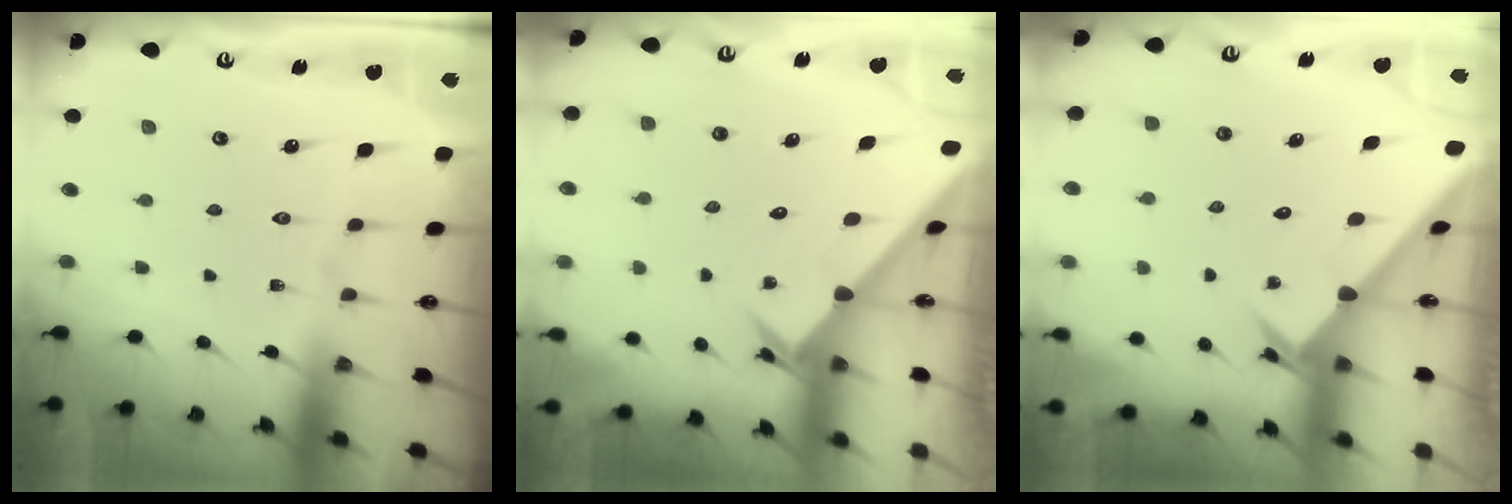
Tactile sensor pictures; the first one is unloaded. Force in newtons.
{"total": 2.7, "press": 2.7, "slide": 0.2}
{"total": 2.4, "press": 2.4, "slide": 0.2}